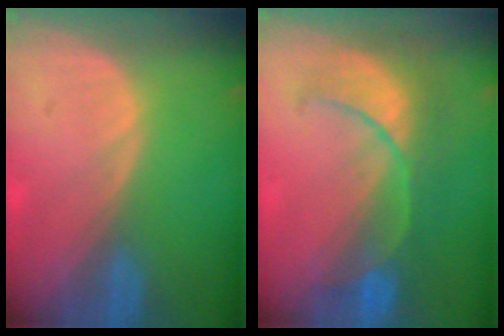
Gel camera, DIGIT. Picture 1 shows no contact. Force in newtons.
{"total": 8.1, "press": 8.0, "slide": 1.5}